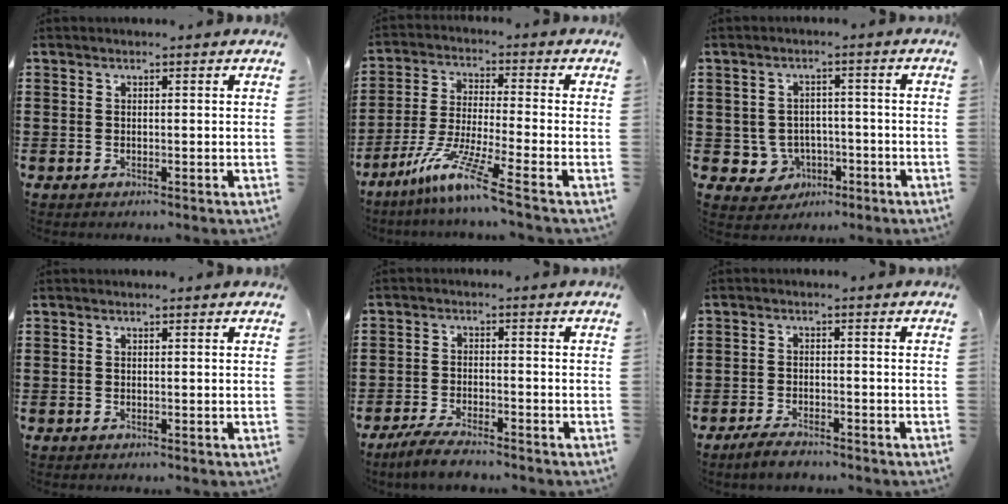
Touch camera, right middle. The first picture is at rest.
{"total": 9.0, "force": [-6.4, -0.3, 6.4], "torque": [-0.138, -0.018, -0.127]}
{"total": 3.6, "force": [-1.5, 3.1, 0.9], "torque": [-0.029, 0.005, -0.029]}
{"total": 0.0}
{"total": 4.0, "force": [-3.7, 0.4, 1.4], "torque": [-0.040, -0.003, -0.077]}
{"total": 2.9, "force": [-2.7, 0.6, 1.0], "torque": [-0.027, 0.002, -0.057]}